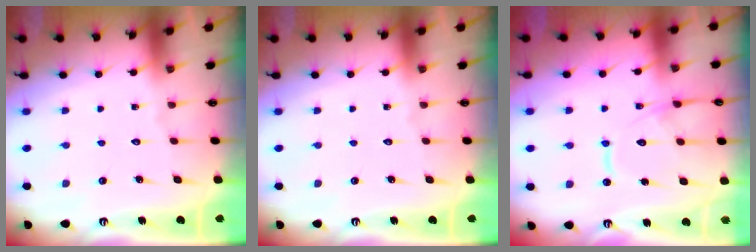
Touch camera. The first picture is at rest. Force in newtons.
{"total": 0.0}
{"total": 13.9, "press": 13.8, "slide": 1.3}